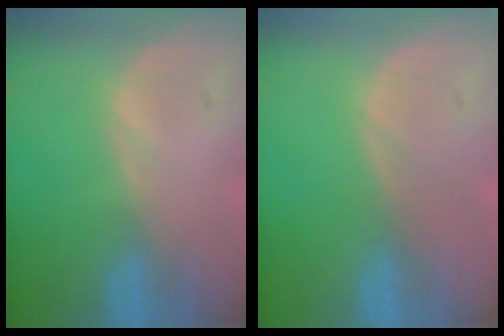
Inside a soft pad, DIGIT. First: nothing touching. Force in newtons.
{"total": 0.0}